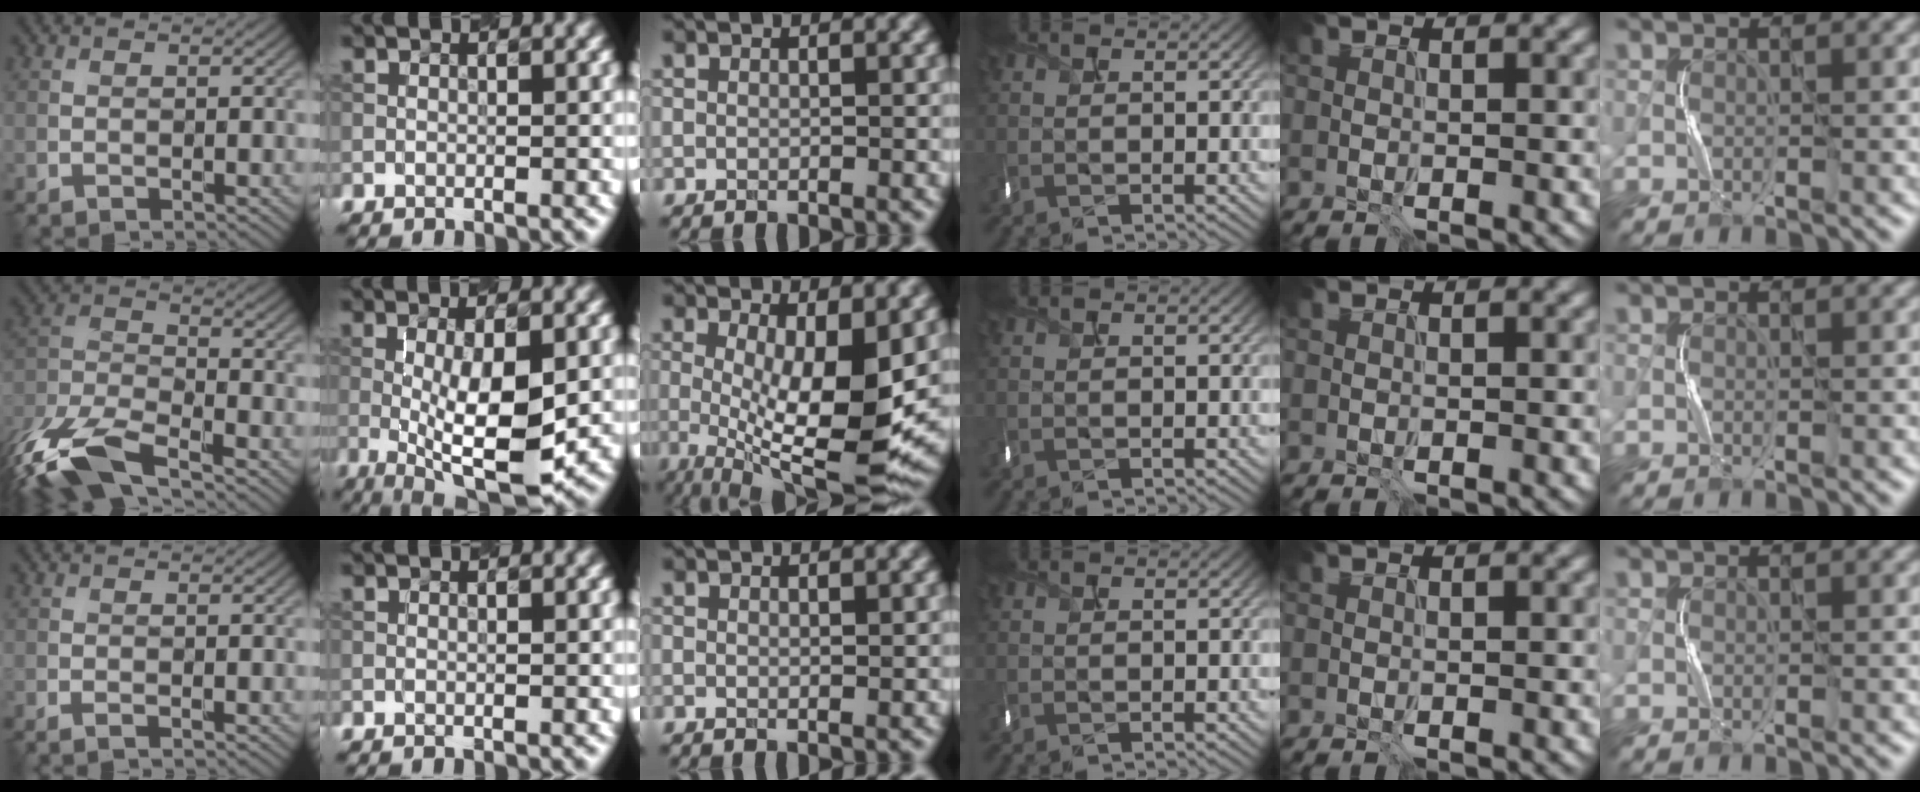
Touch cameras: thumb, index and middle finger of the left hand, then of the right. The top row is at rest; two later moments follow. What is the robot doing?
{"motion": "shake", "object": "box of matches"}